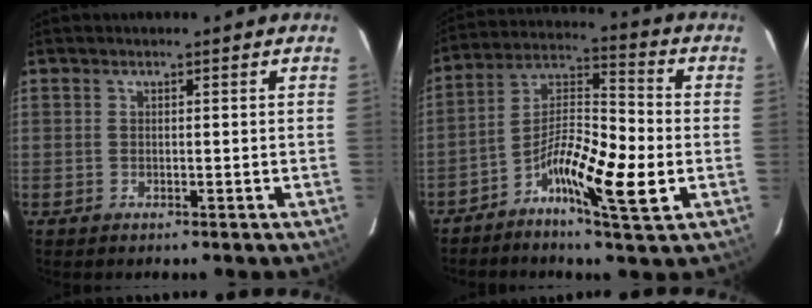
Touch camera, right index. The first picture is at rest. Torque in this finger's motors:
{"motor_torque": [0.44, -0.41, 0.49, 0.10]}